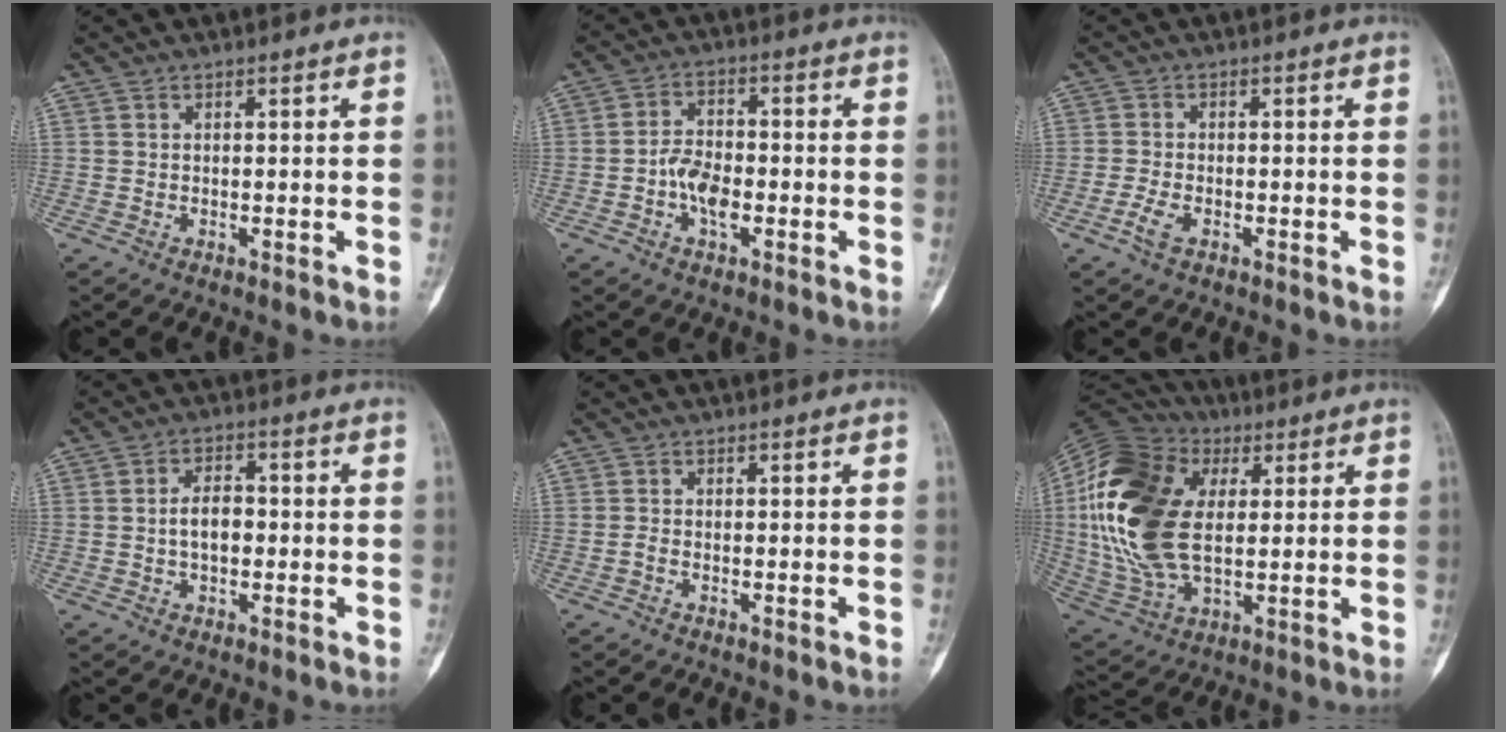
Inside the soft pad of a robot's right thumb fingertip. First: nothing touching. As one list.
[{"total": 6.3, "force": [-1.8, 3.5, 4.9], "torque": [-0.080, 0.018, -0.039]}, {"total": 3.1, "force": [-1.5, 1.6, 2.2], "torque": [-0.051, 0.005, -0.032]}, {"total": 4.9, "force": [-0.5, 3.0, 3.8], "torque": [-0.054, 0.015, -0.013]}, {"total": 0.7, "force": [-0.4, 0.1, 0.5], "torque": [-0.015, -0.001, -0.011]}, {"total": 24.6, "force": [4.2, 14.8, 19.2], "torque": [-0.398, -0.004, 0.073]}]